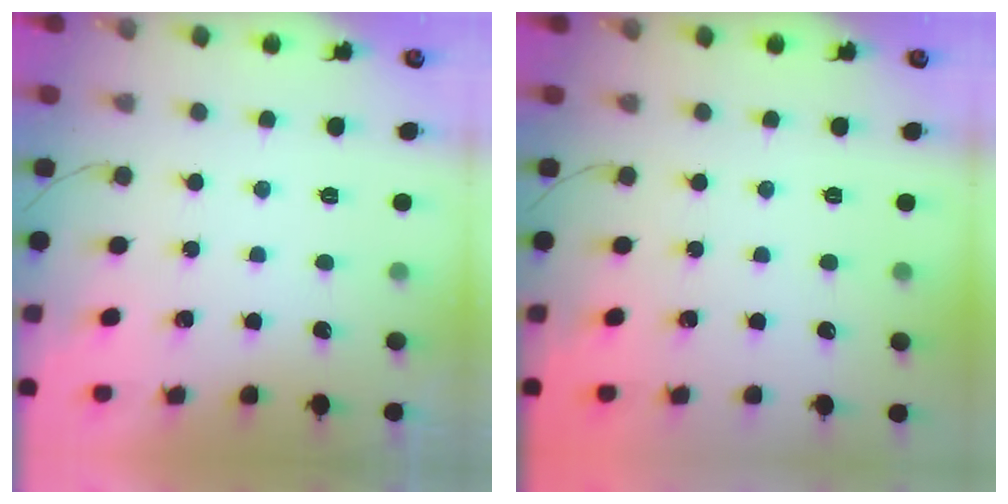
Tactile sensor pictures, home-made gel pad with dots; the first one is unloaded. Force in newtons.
{"total": 0.0}